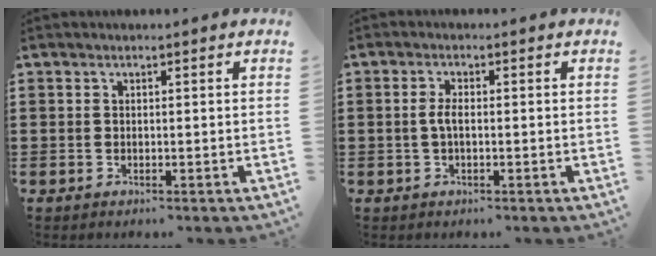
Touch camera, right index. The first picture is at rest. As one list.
[{"total": 2.3, "force": [-0.2, 0.7, 2.1], "torque": [-0.056, -0.004, -0.010]}]